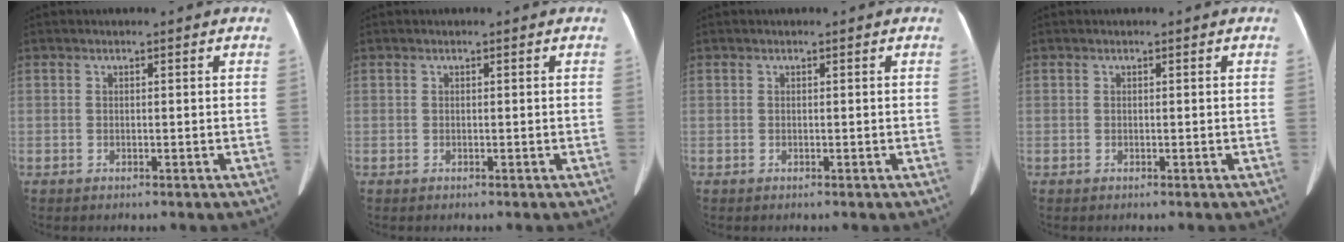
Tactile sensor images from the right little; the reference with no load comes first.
{"total": 0.0}
{"total": 0.0}
{"total": 0.0}